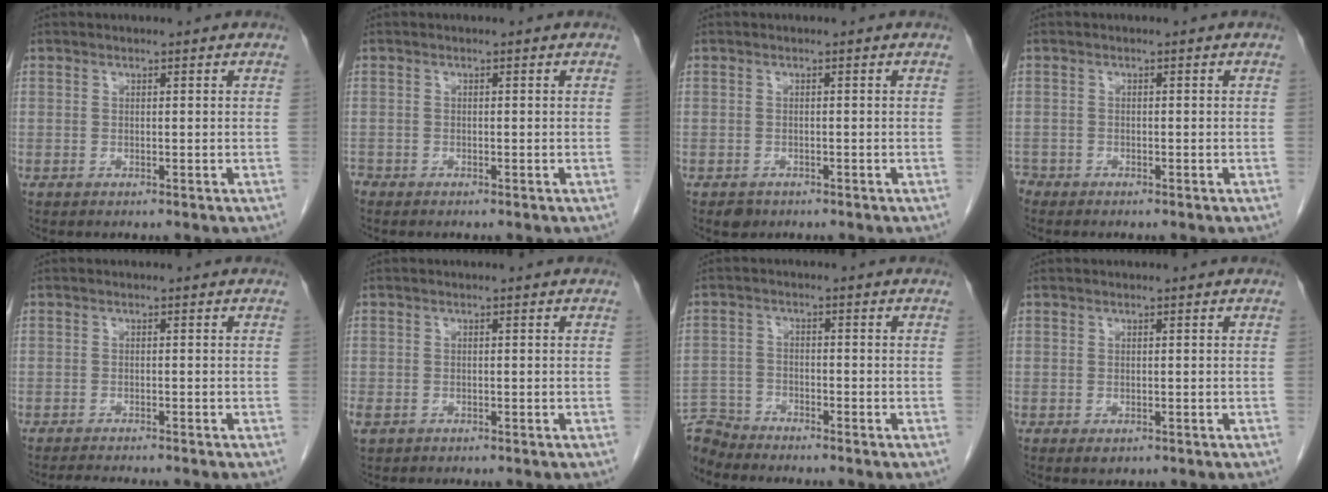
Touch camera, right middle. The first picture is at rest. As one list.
[{"total": 1.1, "force": [-1.0, 0.5, 0.1], "torque": [-0.003, -0.001, -0.016]}, {"total": 1.6, "force": [-1.1, 1.1, 0.4], "torque": [-0.010, 0.001, -0.013]}, {"total": 1.7, "force": [-1.6, 0.8, 0.0], "torque": [0.000, -0.001, -0.027]}, {"total": 3.9, "force": [-3.5, 0.0, 1.6], "torque": [-0.020, -0.009, -0.051]}, {"total": 2.1, "force": [-1.1, 1.5, 1.0], "torque": [-0.025, -0.003, -0.012]}, {"total": 5.4, "force": [-5.3, 0.5, -0.6], "torque": [0.016, -0.003, -0.102]}, {"total": 1.1, "force": [-0.5, 0.7, 0.7], "torque": [-0.008, 0.000, 0.000]}]